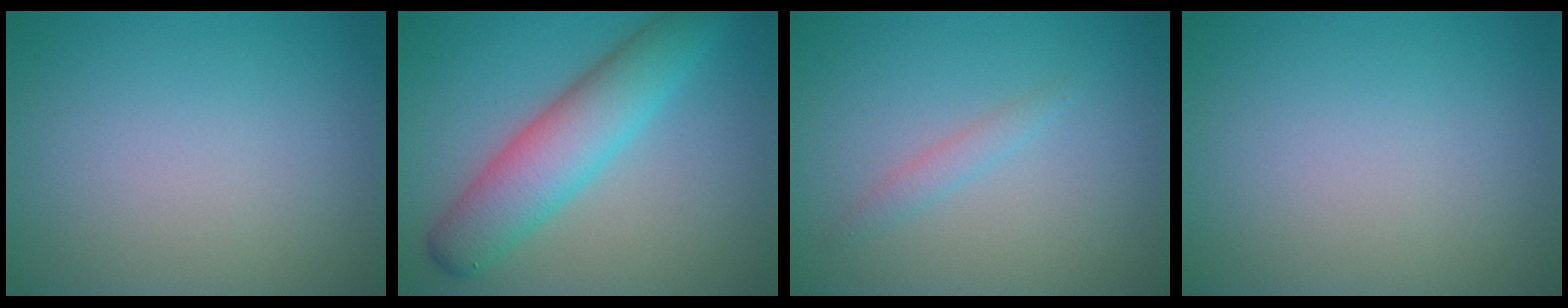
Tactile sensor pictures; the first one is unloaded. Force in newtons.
{"total": 6.4, "press": 6.4, "slide": 0.2}
{"total": 1.2, "press": 1.2, "slide": 0.1}
{"total": 0.0}